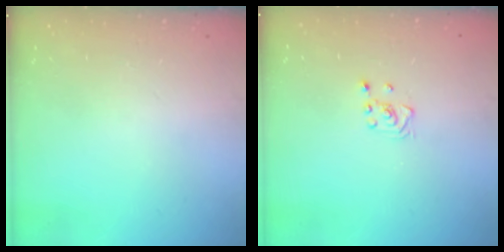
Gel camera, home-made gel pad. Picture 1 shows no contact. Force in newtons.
{"total": 2.8, "press": 2.6, "slide": 1.0}